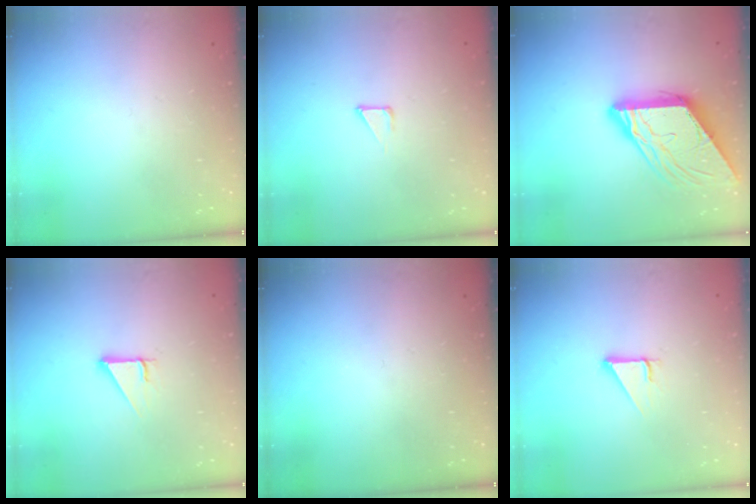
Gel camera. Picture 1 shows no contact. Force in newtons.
{"total": 2.9, "press": 2.9, "slide": 0.3}
{"total": 13.1, "press": 13.1, "slide": 1.3}
{"total": 2.8, "press": 2.8, "slide": 0.0}
{"total": 0.0}
{"total": 3.0, "press": 3.0, "slide": 0.1}